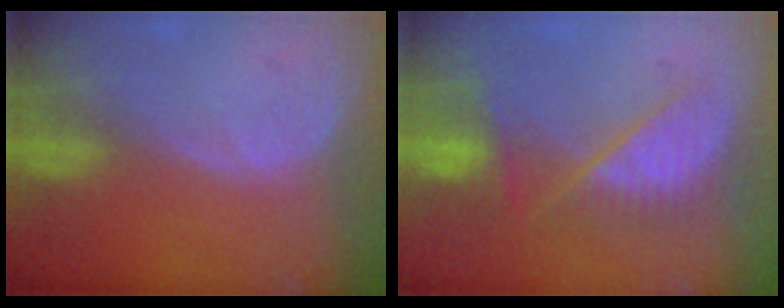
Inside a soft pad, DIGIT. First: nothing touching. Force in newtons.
{"total": 7.3, "press": 7.2, "slide": 0.7}